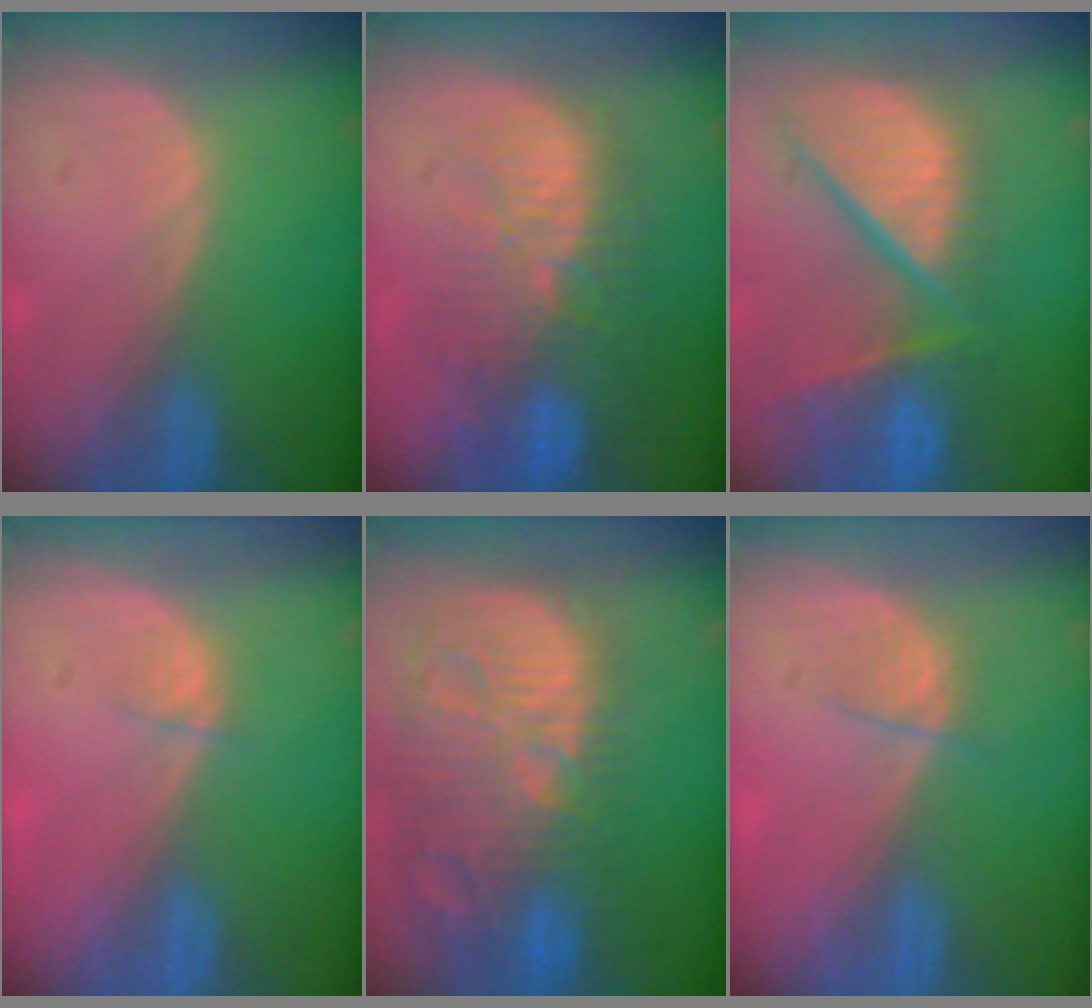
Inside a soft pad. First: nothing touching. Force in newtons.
{"total": 11.3, "press": 9.9, "slide": 5.5}
{"total": 12.7, "press": 10.5, "slide": 7.1}
{"total": 1.1, "press": 1.0, "slide": 0.4}
{"total": 15.0, "press": 13.0, "slide": 7.4}
{"total": 2.2, "press": 2.0, "slide": 0.9}